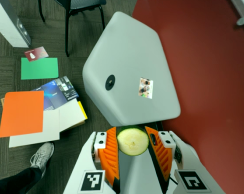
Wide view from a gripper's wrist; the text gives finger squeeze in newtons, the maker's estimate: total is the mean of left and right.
{"total": 9.0, "left": 9.1, "right": 8.9}